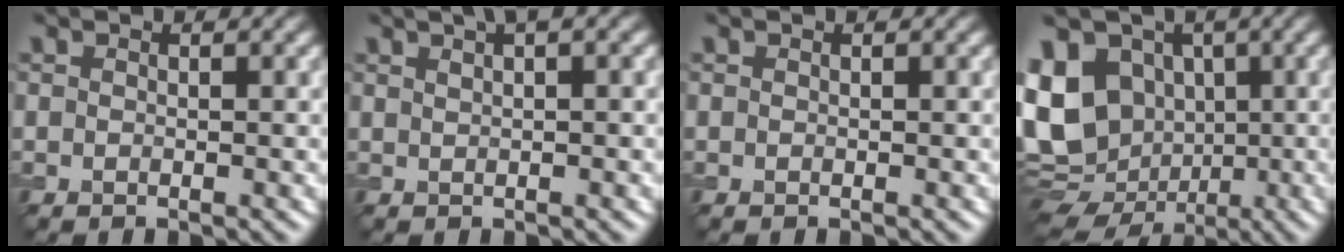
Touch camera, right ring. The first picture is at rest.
{"total": 2.4, "force": [1.6, 0.6, 1.7], "torque": [-0.020, -0.001, 0.024]}
{"total": 0.0}
{"total": 14.9, "force": [-1.6, 12.1, 8.5], "torque": [-0.187, 0.000, -0.034]}